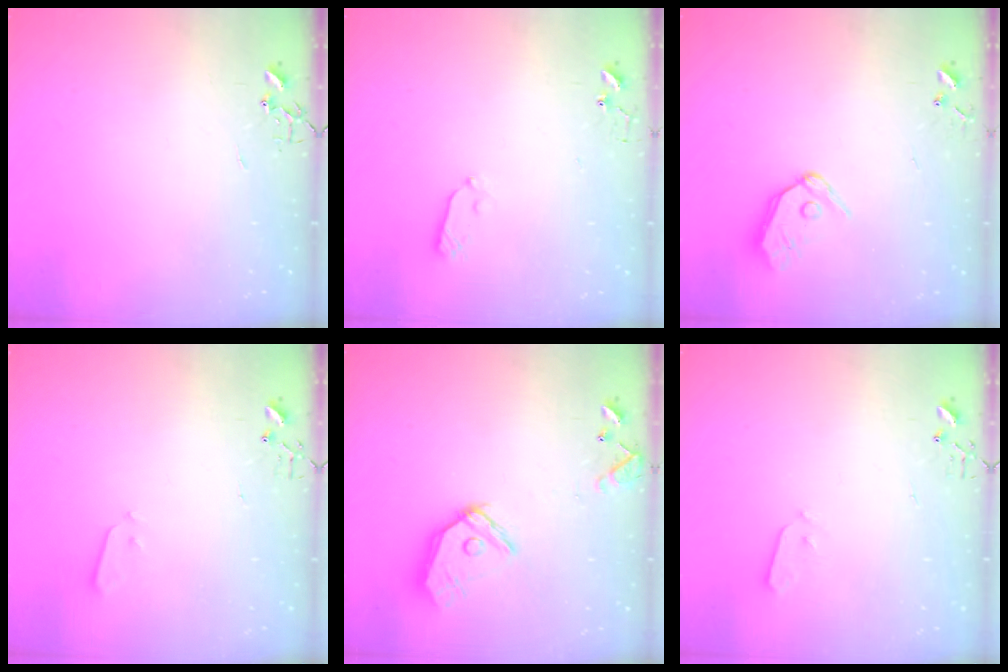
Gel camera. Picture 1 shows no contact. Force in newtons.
{"total": 4.5, "press": 4.5, "slide": 0.4}
{"total": 9.8, "press": 9.7, "slide": 1.3}
{"total": 2.1, "press": 2.1, "slide": 0.3}
{"total": 14.6, "press": 14.4, "slide": 1.8}
{"total": 3.5, "press": 3.5, "slide": 0.2}